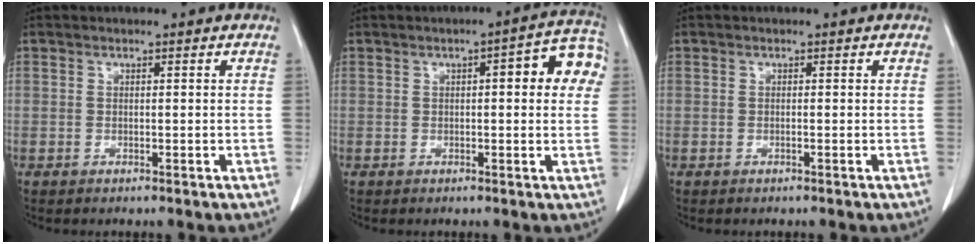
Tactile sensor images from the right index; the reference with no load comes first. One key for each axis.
{"total": 8.1, "fx": 1.6, "fy": 2.0, "fz": 7.7, "tx": -0.090, "ty": 0.026, "tz": 0.012}
{"total": 0.0}